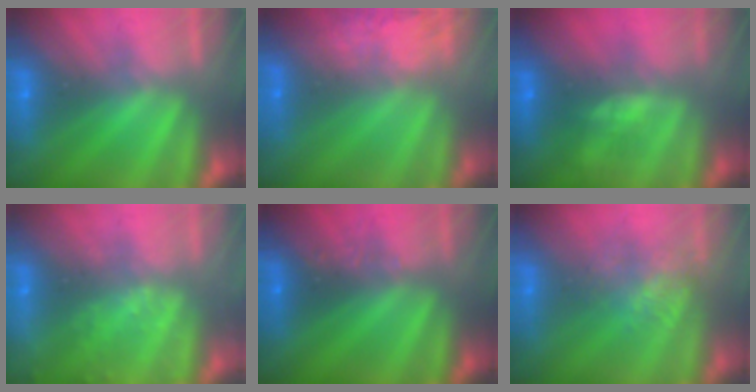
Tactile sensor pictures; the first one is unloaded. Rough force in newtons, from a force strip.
{"total": 7.8}
{"total": 4.8}
{"total": 2.4}
{"total": 2.4}
{"total": 4.0}